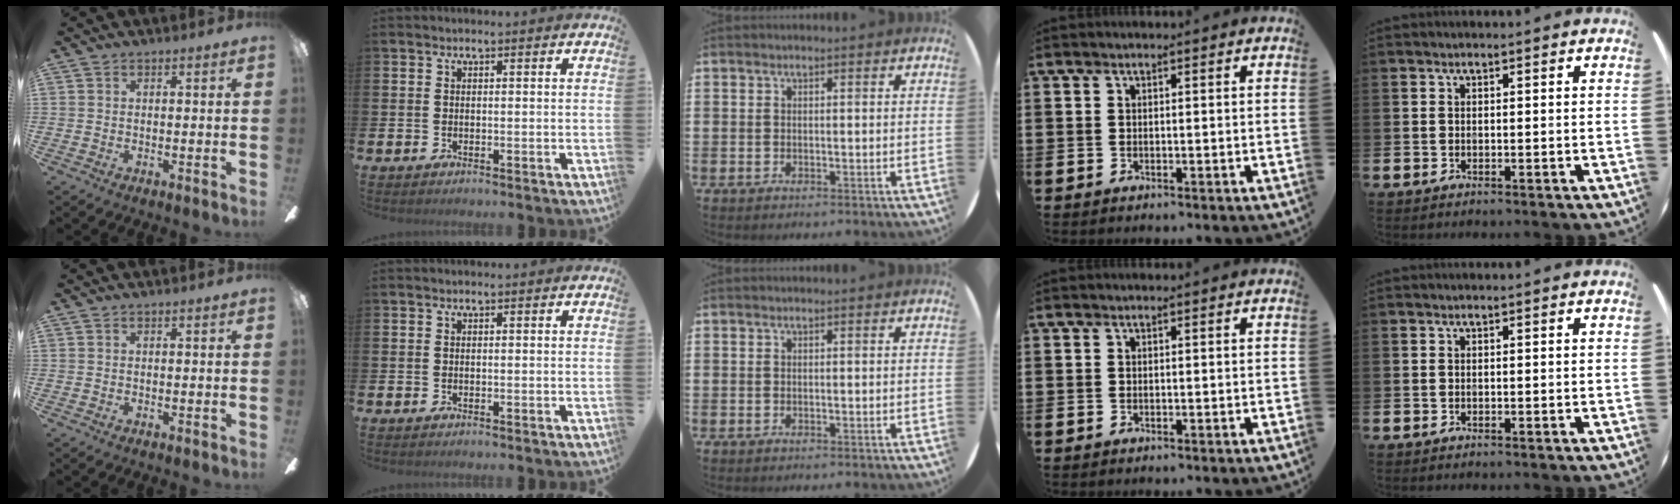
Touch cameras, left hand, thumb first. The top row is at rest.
{}